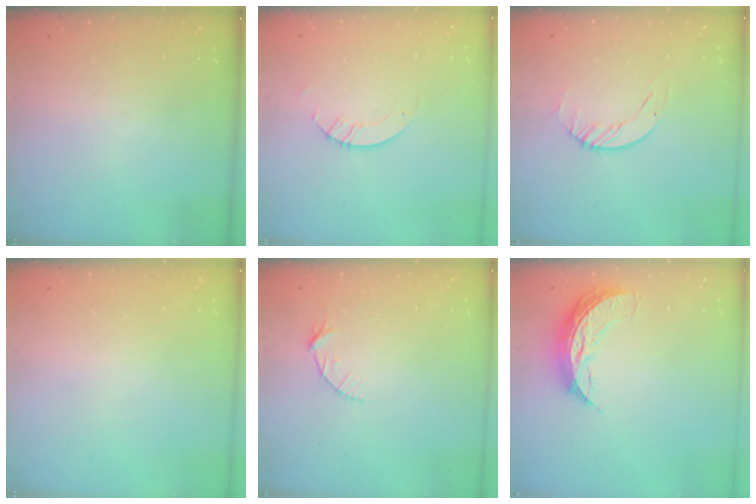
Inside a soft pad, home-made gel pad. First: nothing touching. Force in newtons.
{"total": 3.2, "press": 3.2, "slide": 0.3}
{"total": 2.3, "press": 2.3, "slide": 0.3}
{"total": 0.0}
{"total": 5.5, "press": 5.4, "slide": 0.6}
{"total": 8.6, "press": 8.5, "slide": 0.5}